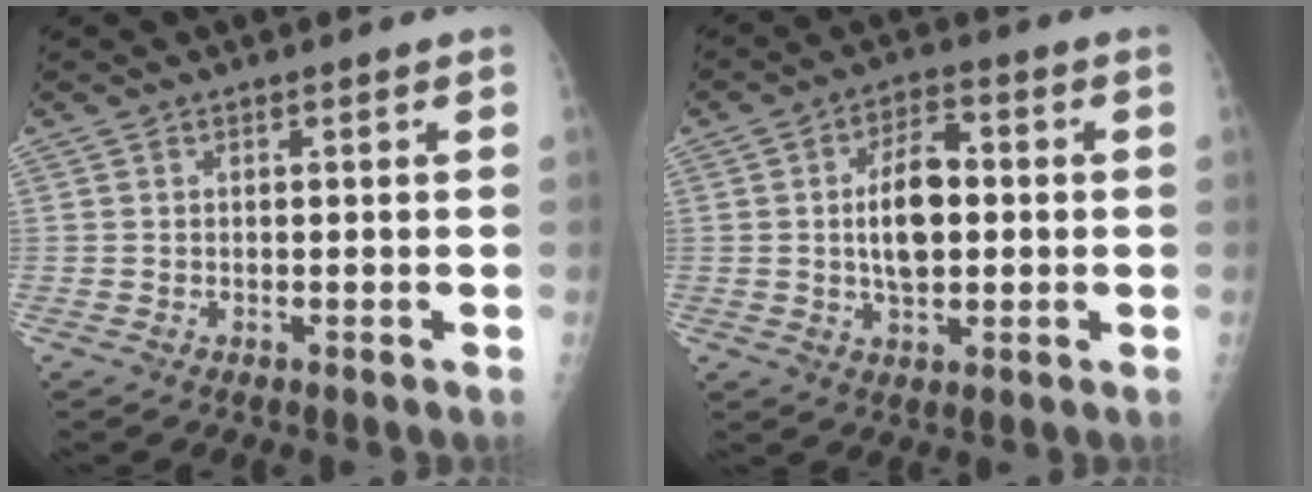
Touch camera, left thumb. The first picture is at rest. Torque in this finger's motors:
{"motor_torque": [0.64, 0.65, 0.22, 0.15, 0.05]}